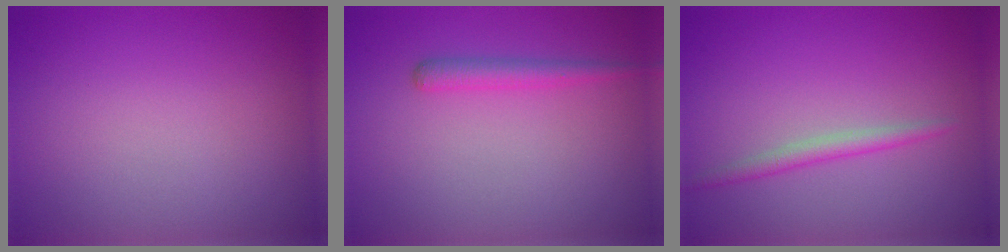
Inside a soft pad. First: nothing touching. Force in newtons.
{"total": 1.7, "press": 1.7, "slide": 0.1}
{"total": 1.7, "press": 1.7, "slide": 0.0}